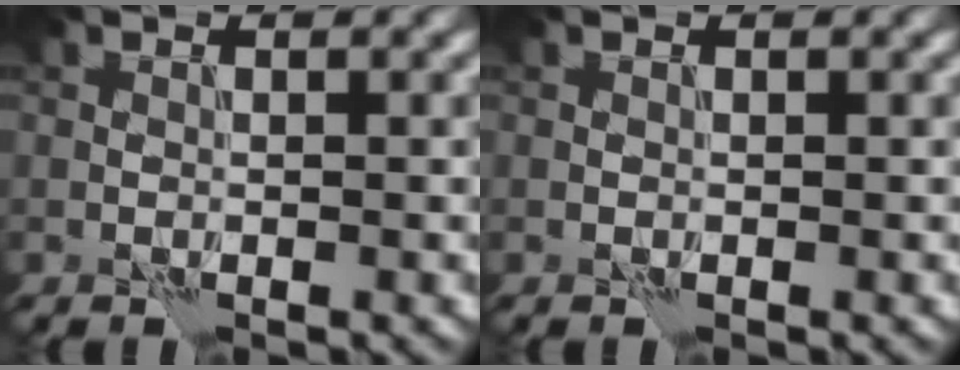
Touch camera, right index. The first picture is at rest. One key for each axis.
{"total": 0.0}